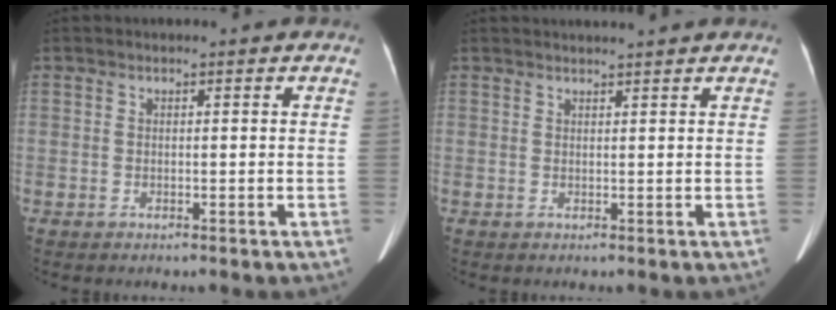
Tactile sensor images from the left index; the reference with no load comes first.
{"total": 3.3, "force": [3.1, -0.7, 1.0], "torque": [-0.011, 0.015, 0.043]}